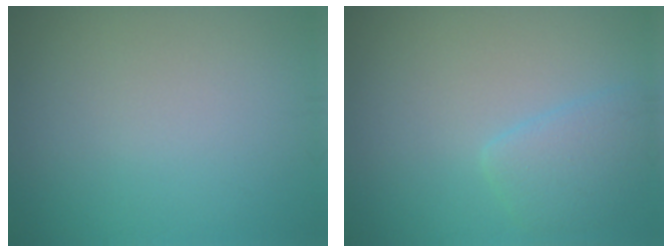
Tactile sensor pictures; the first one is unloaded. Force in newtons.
{"total": 2.6, "press": 2.6, "slide": 0.2}